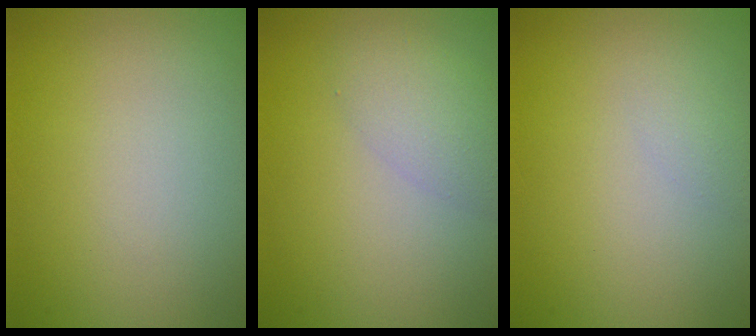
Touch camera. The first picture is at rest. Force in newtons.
{"total": 3.0, "press": 3.0, "slide": 0.1}
{"total": 1.0, "press": 1.0, "slide": 0.1}